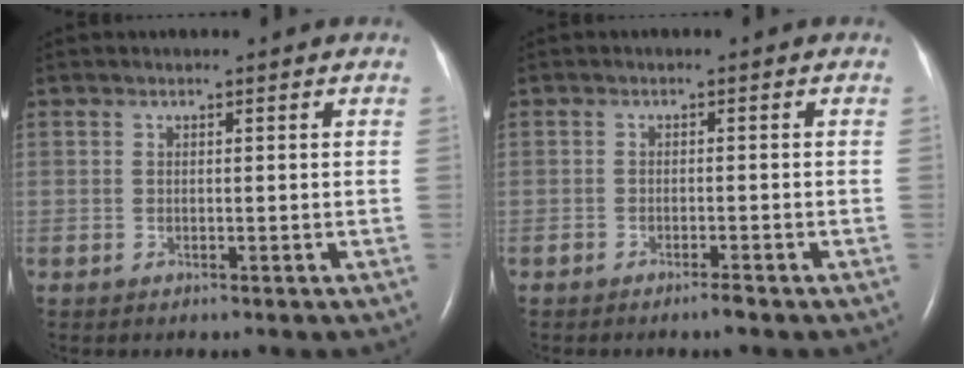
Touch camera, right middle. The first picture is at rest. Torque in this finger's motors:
{"motor_torque": [0.01, 0.04, -0.03, 0.01]}